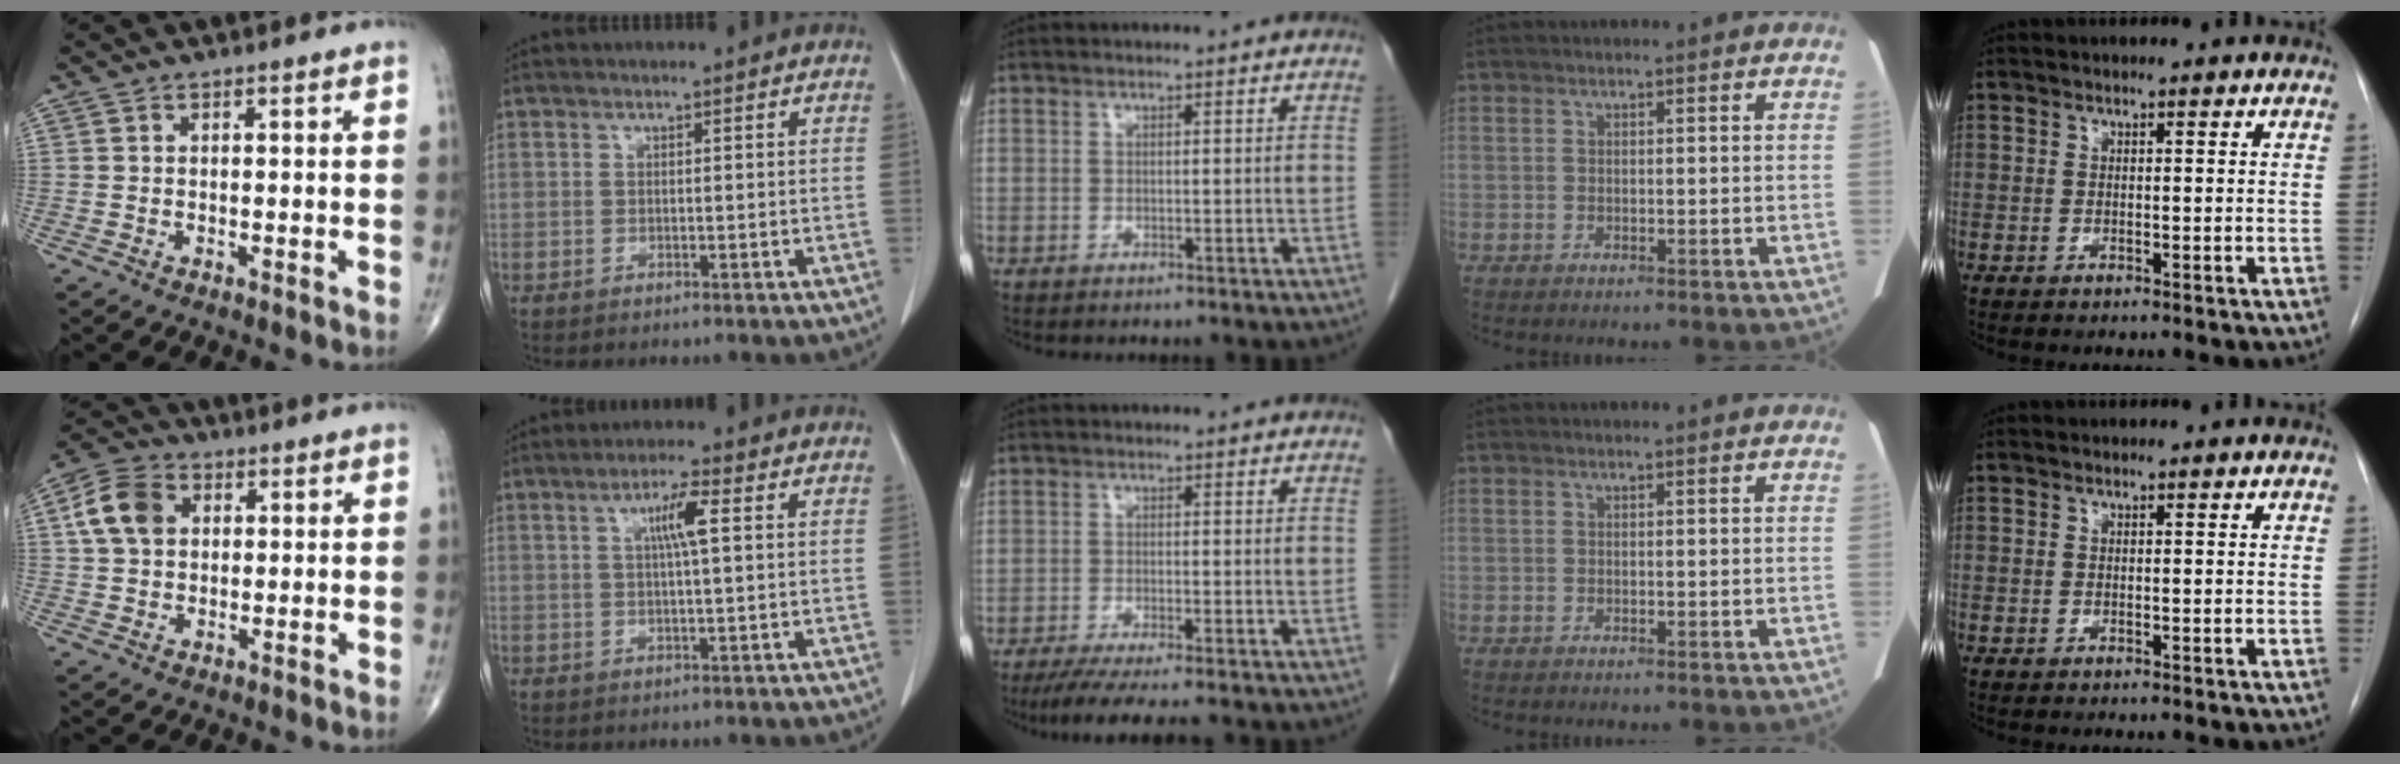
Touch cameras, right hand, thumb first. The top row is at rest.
{"thumb": {"total": 8.6, "force": [1.9, 6.4, 5.4], "torque": [-0.095, 0.011, 0.029]}, "index": {"total": 4.6, "force": [1.3, 0.3, 4.4], "torque": [-0.080, 0.004, 0.021]}, "middle": {"total": 8.0, "force": [-6.7, -0.1, 4.4], "torque": [-0.062, -0.022, -0.104]}}